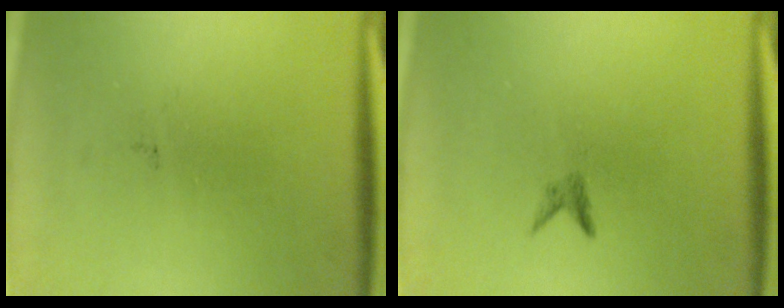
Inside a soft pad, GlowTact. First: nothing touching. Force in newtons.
{"total": 0.8}